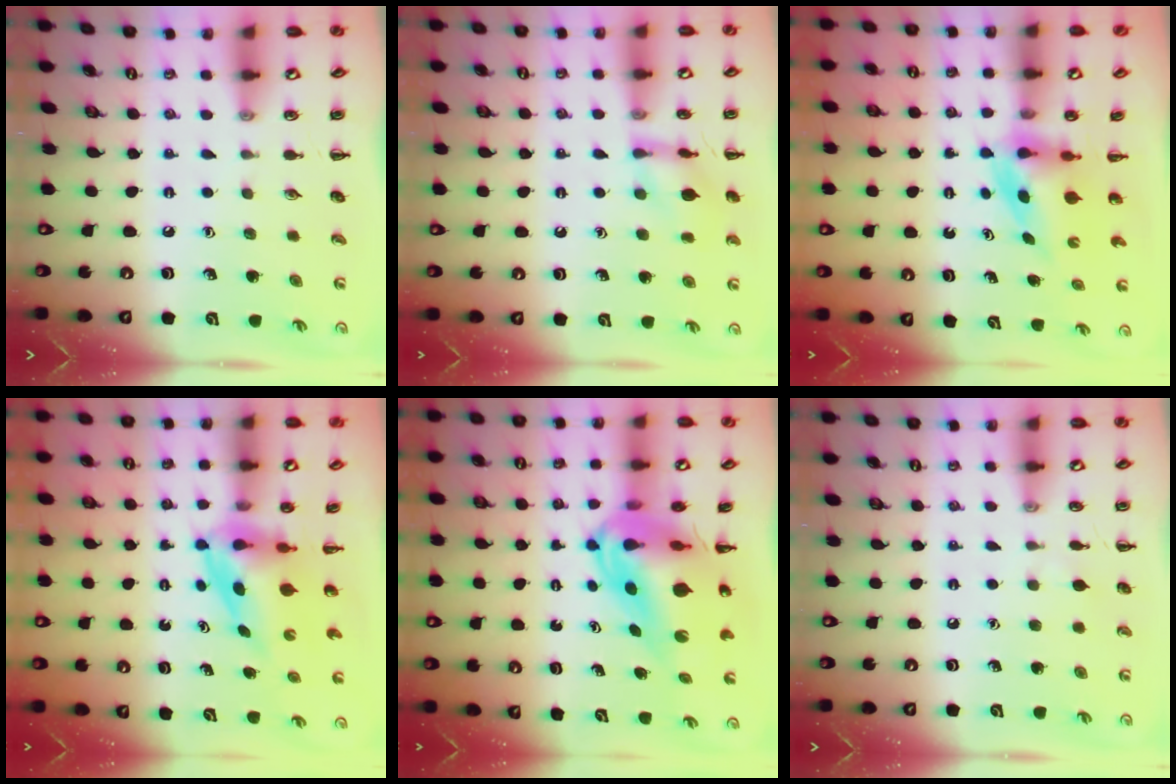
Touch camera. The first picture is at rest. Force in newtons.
{"total": 10.8, "press": 10.8, "slide": 0.3}
{"total": 5.2, "press": 5.1, "slide": 0.6}
{"total": 4.0, "press": 3.9, "slide": 0.7}
{"total": 13.6, "press": 12.9, "slide": 4.4}
{"total": 3.0, "press": 2.7, "slide": 1.2}